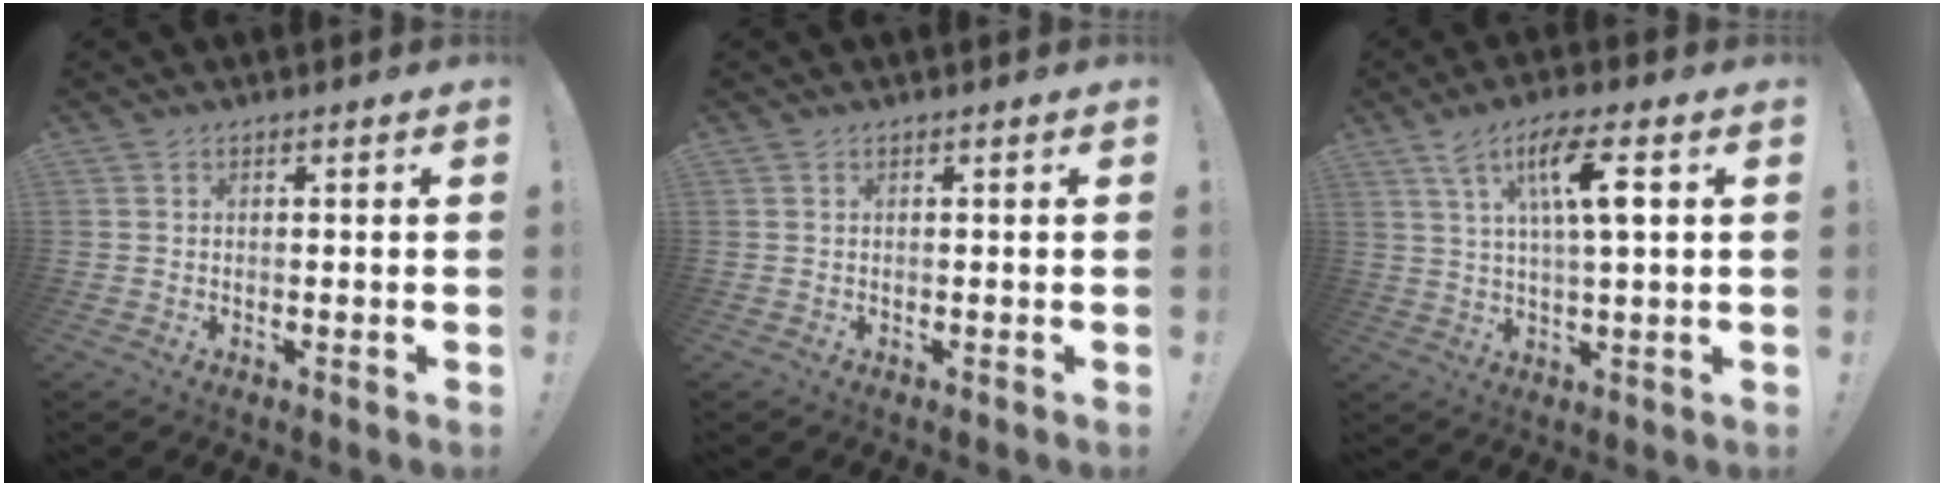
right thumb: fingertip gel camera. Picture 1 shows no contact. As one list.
[{"total": 0.0}, {"total": 10.7, "force": [3.8, 2.2, 9.8], "torque": [-0.169, 0.004, 0.060]}]